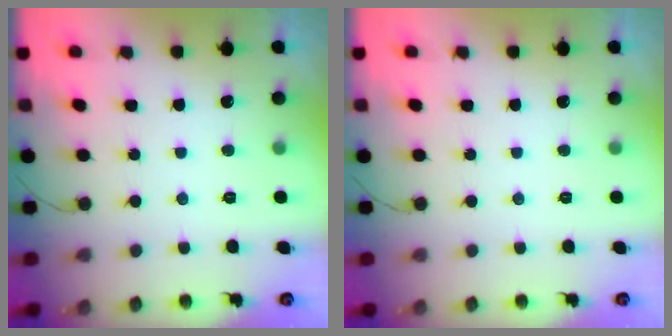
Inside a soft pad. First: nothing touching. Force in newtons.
{"total": 0.0}